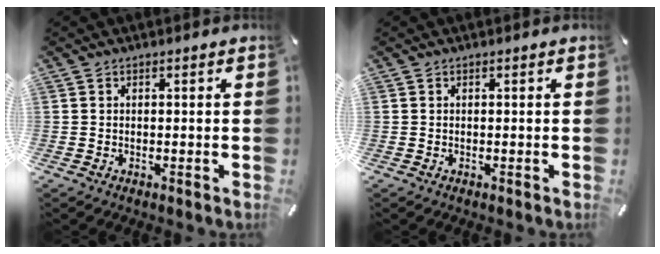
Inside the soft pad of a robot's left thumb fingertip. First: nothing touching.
{"total": 0.0}